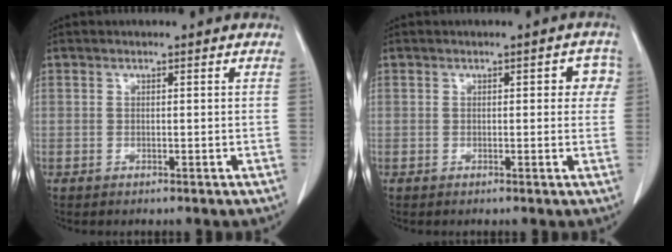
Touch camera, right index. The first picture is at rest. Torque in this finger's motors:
{"motor_torque": [0.04, 0.04, 0.02, -0.01]}